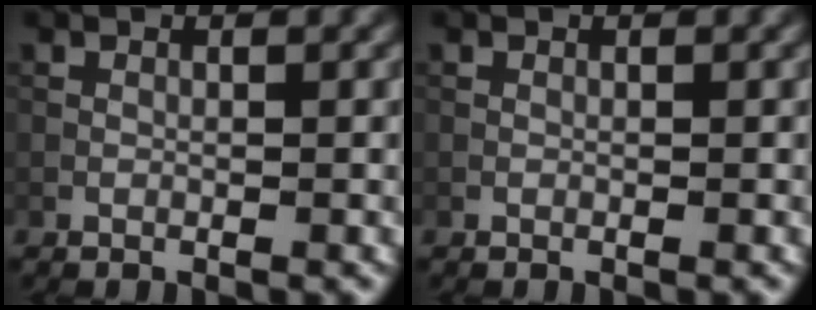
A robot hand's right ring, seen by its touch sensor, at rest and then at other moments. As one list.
[{"total": 0.0}]